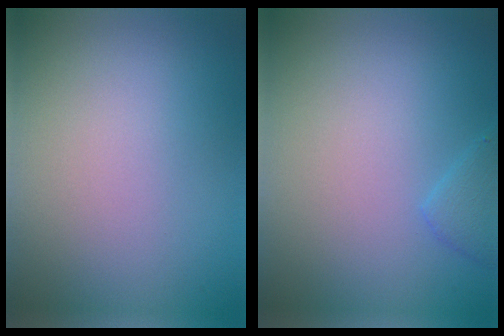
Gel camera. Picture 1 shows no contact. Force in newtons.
{"total": 1.5, "press": 1.5, "slide": 0.1}